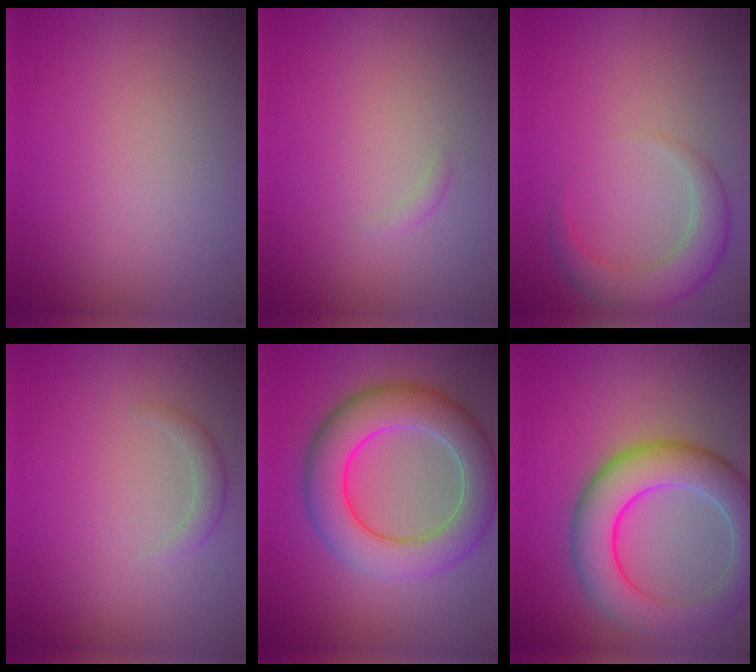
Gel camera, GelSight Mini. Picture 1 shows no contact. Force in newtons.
{"total": 0.5, "press": 0.5, "slide": 0.1}
{"total": 3.8, "press": 3.8, "slide": 0.4}
{"total": 1.4, "press": 1.4, "slide": 0.1}
{"total": 8.5, "press": 8.5, "slide": 0.1}
{"total": 8.3, "press": 8.3, "slide": 0.5}